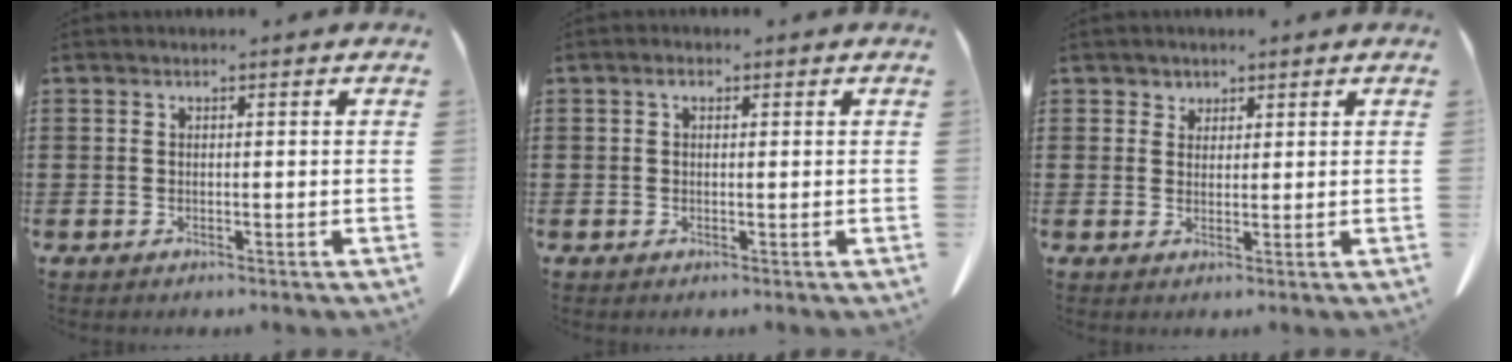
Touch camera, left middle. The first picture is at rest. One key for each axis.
{"total": 1.3, "fx": 0.2, "fy": 0.8, "fz": 1.0, "tx": -0.022, "ty": 0.007, "tz": 0.002}
{"total": 1.8, "fx": 1.4, "fy": 1.2, "fz": 0.0, "tx": 0.002, "ty": 0.003, "tz": 0.025}